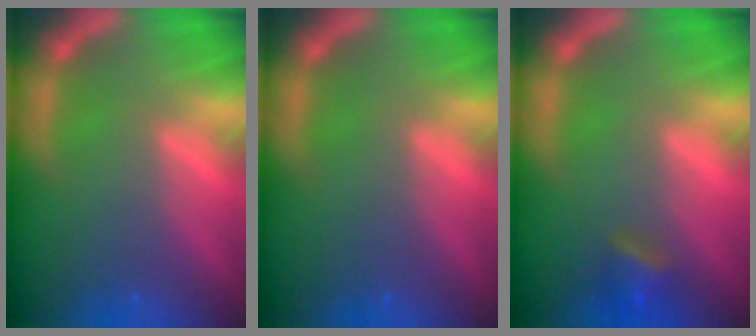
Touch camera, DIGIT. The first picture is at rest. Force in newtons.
{"total": 0.0}
{"total": 2.4}